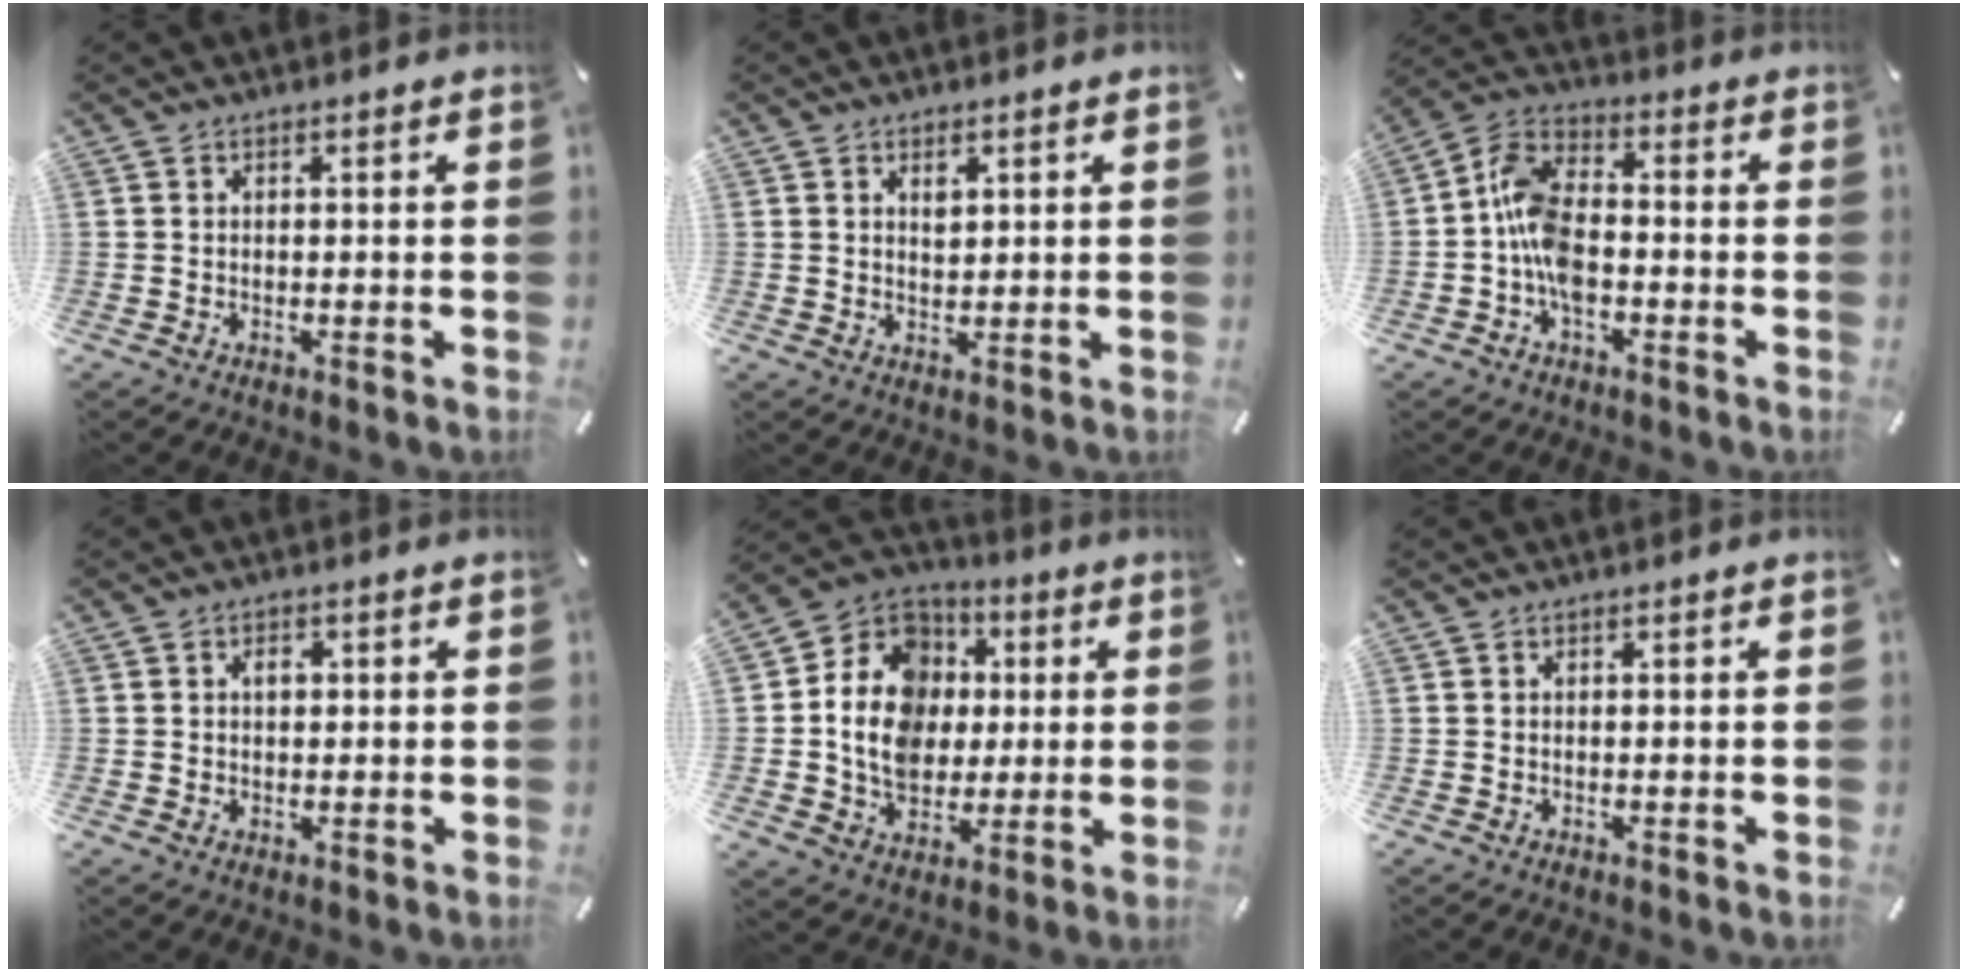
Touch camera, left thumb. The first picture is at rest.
{"total": 2.4, "force": [1.2, 1.6, 1.3], "torque": [-0.003, -0.008, 0.017]}
{"total": 10.5, "force": [-3.6, 6.2, 7.7], "torque": [-0.169, 0.014, -0.066]}
{"total": 2.8, "force": [0.6, 2.1, 1.8], "torque": [-0.014, -0.001, 0.002]}
{"total": 15.6, "force": [0.7, 13.4, 8.0], "torque": [-0.167, 0.000, 0.015]}
{"total": 0.0}